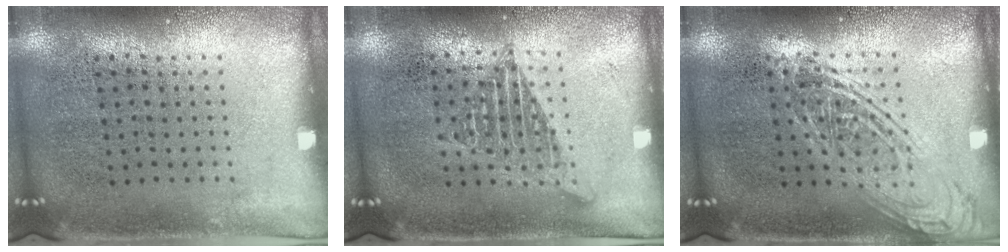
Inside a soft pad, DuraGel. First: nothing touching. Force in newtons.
{"total": 1.2, "press": 1.1, "slide": 0.3}
{"total": 2.4, "press": 2.4, "slide": 0.3}